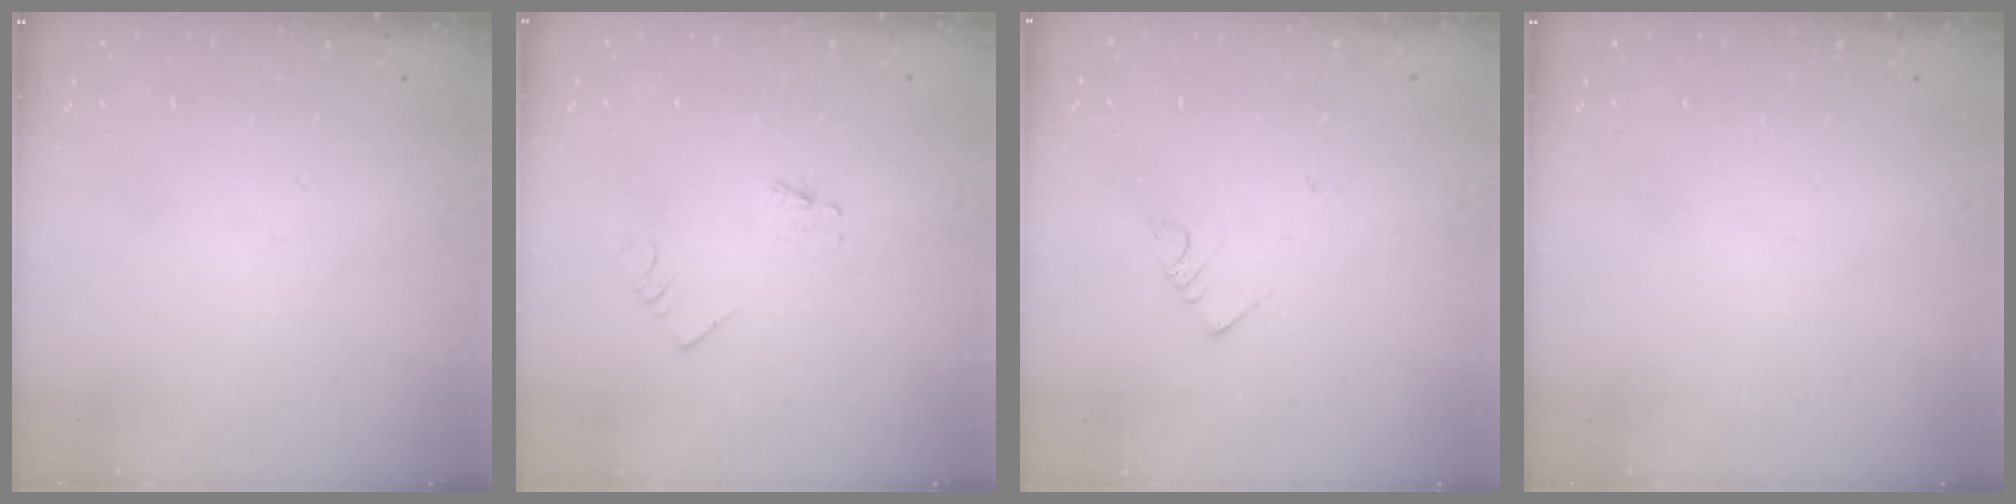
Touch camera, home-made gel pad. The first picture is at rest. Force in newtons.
{"total": 0.7, "press": 0.7, "slide": 0.1}
{"total": 2.7, "press": 2.6, "slide": 0.5}
{"total": 0.0}